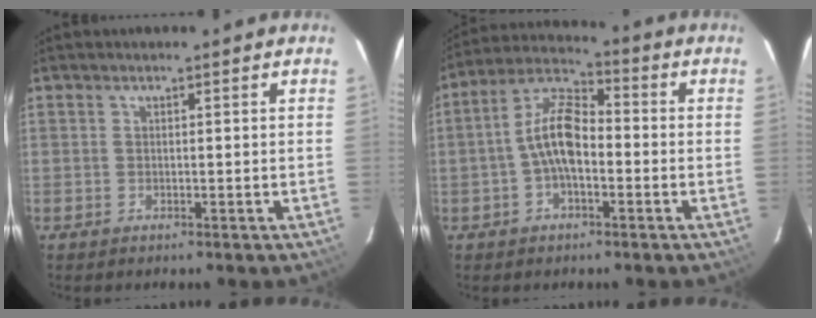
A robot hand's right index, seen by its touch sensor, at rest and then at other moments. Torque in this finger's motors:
{"motor_torque": [1.98, 0.04, 0.91, 0.11]}